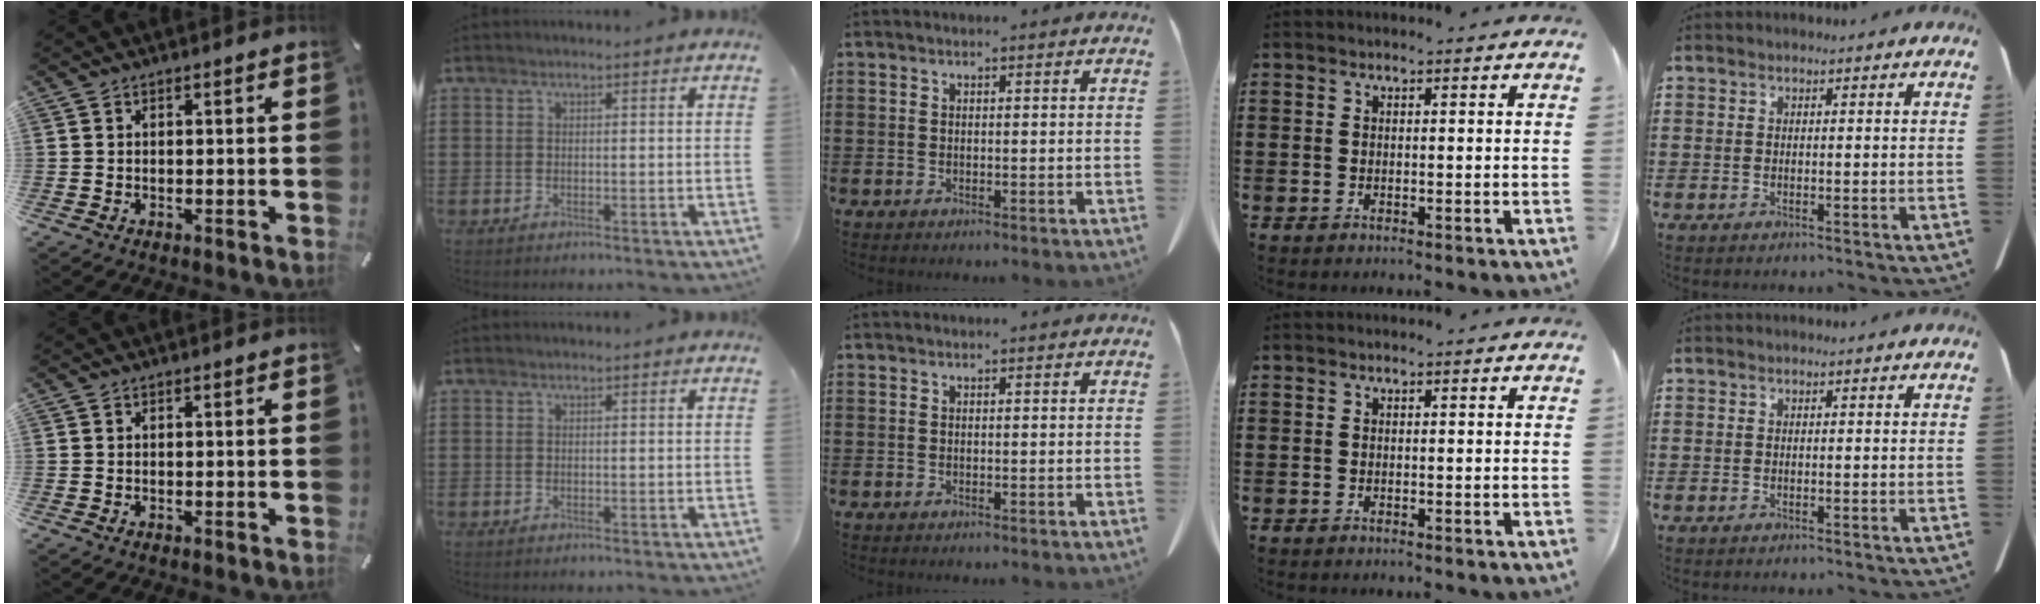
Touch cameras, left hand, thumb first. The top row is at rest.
{}